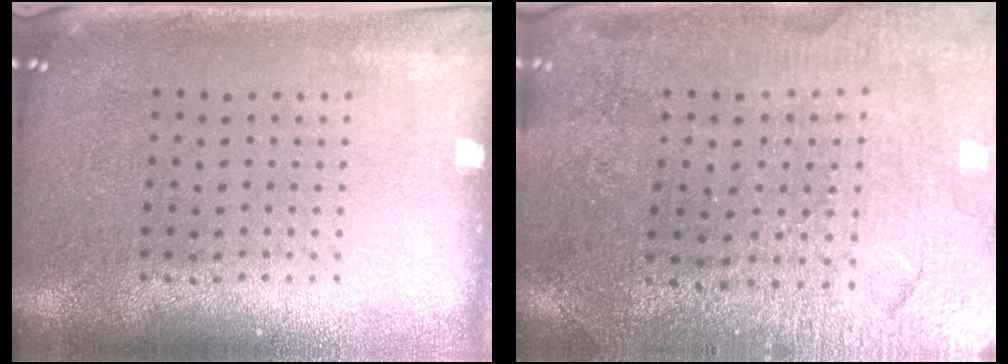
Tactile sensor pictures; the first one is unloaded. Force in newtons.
{"total": 1.5, "press": 1.5, "slide": 0.2}